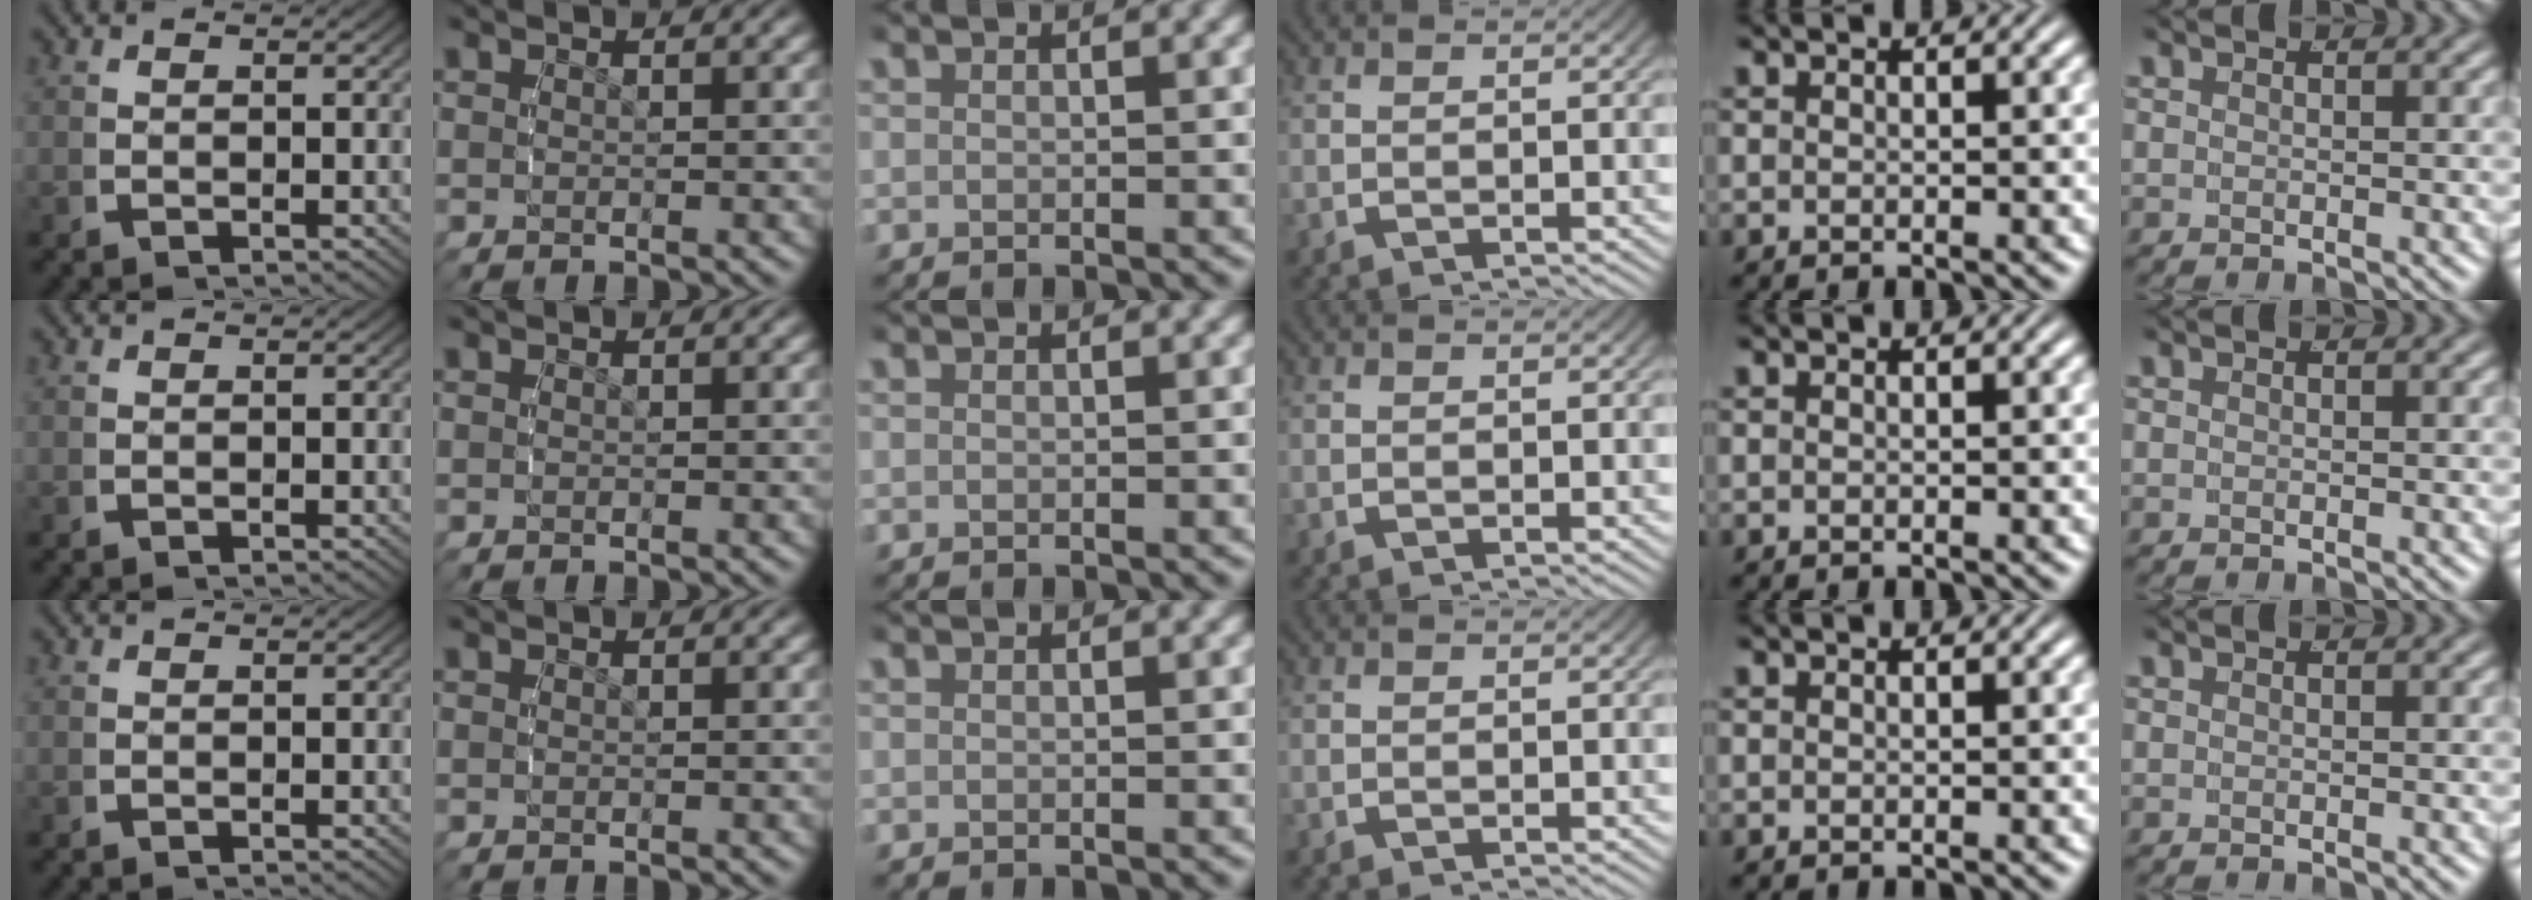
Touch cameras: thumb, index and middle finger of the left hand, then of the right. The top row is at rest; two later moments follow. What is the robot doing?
{"motion": "reach", "object": "measuring cup"}